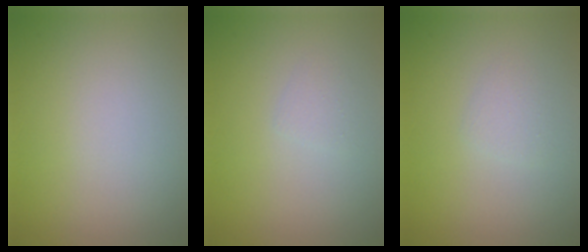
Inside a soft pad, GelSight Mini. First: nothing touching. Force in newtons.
{"total": 0.8, "press": 0.8, "slide": 0.0}
{"total": 0.9, "press": 0.9, "slide": 0.1}